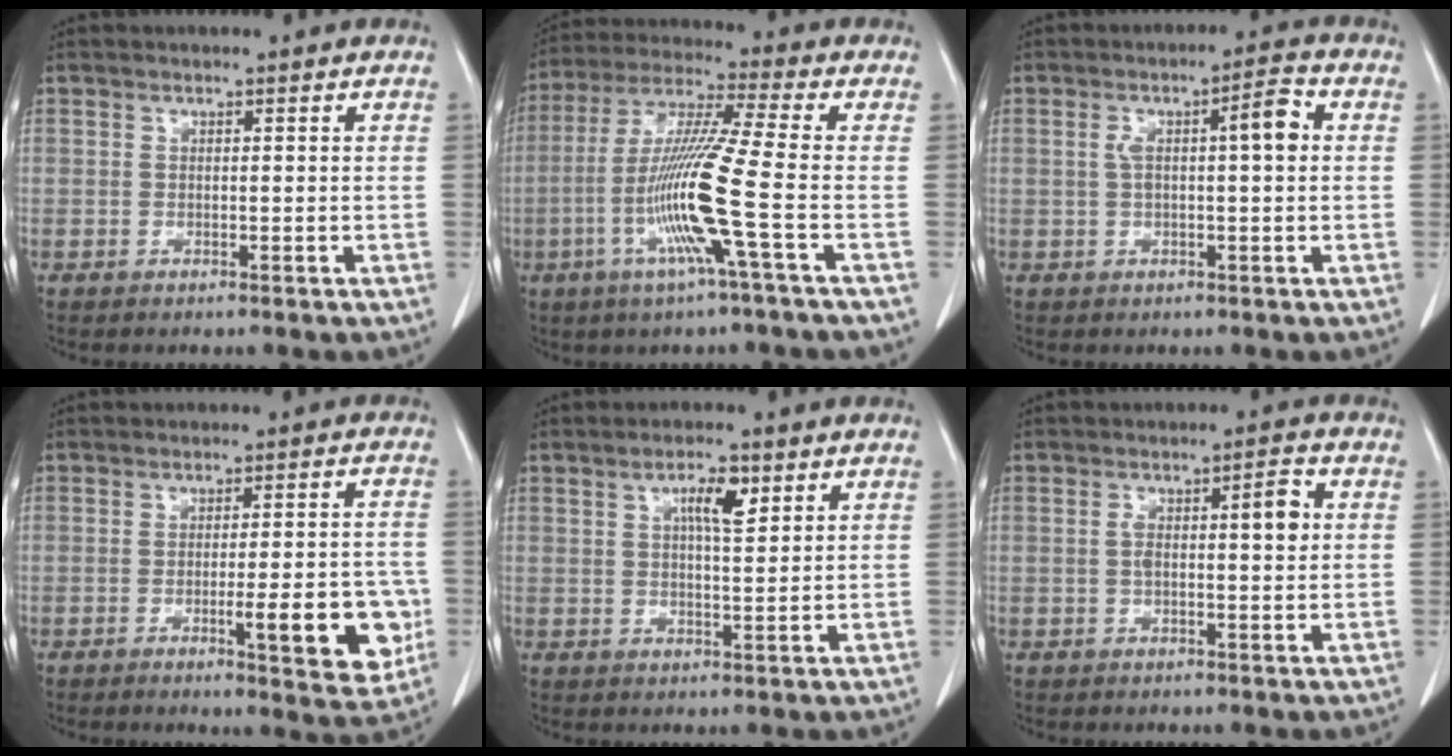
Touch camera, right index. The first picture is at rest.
{"total": 13.6, "force": [-3.8, -1.7, 12.9], "torque": [-0.263, -0.012, -0.084]}
{"total": 6.1, "force": [0.9, 0.9, 6.0], "torque": [-0.101, 0.023, 0.014]}
{"total": 10.4, "force": [-3.0, 2.1, 9.7], "torque": [-0.112, 0.000, -0.032]}
{"total": 4.8, "force": [2.1, 1.2, 4.2], "torque": [-0.074, 0.001, 0.036]}
{"total": 5.4, "force": [0.8, 1.2, 5.2], "torque": [-0.091, 0.019, 0.013]}